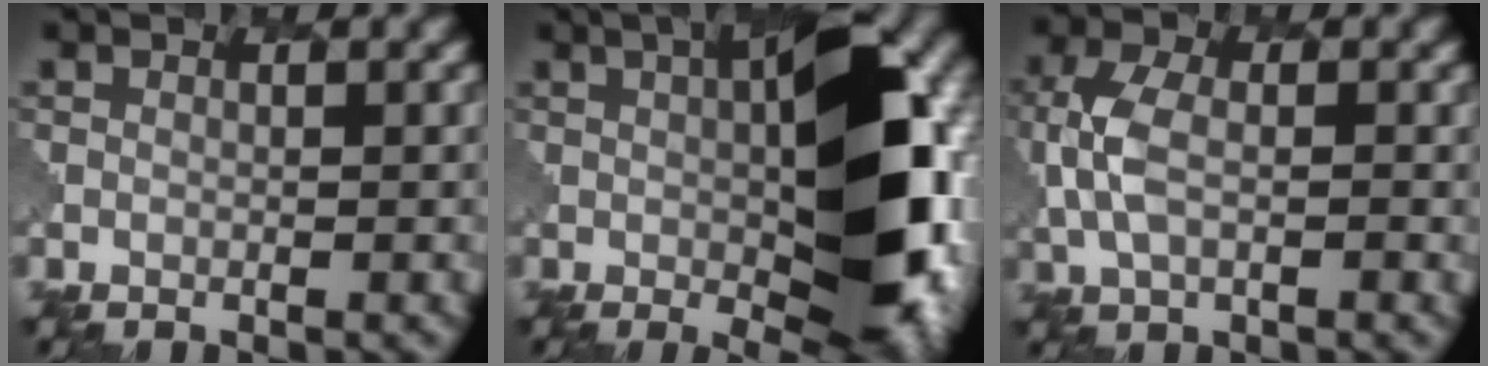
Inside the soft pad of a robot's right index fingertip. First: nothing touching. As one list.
[{"total": 13.4, "force": [0.9, 5.1, 12.4], "torque": [-0.169, 0.006, -0.001]}, {"total": 3.0, "force": [0.2, 1.8, 2.5], "torque": [-0.078, 0.004, -0.015]}]